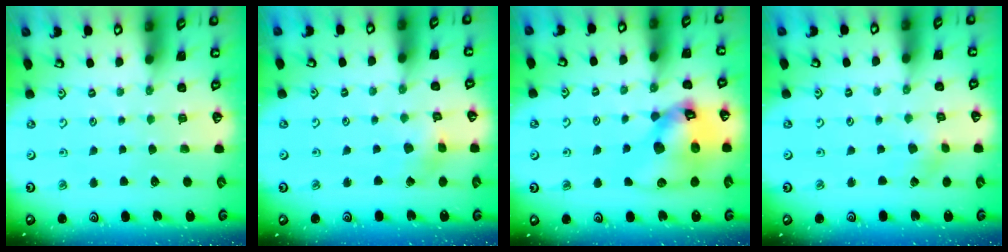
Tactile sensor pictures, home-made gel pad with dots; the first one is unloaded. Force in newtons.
{"total": 2.2, "press": 2.2, "slide": 0.3}
{"total": 18.3, "press": 18.1, "slide": 2.5}
{"total": 2.1, "press": 2.1, "slide": 0.2}